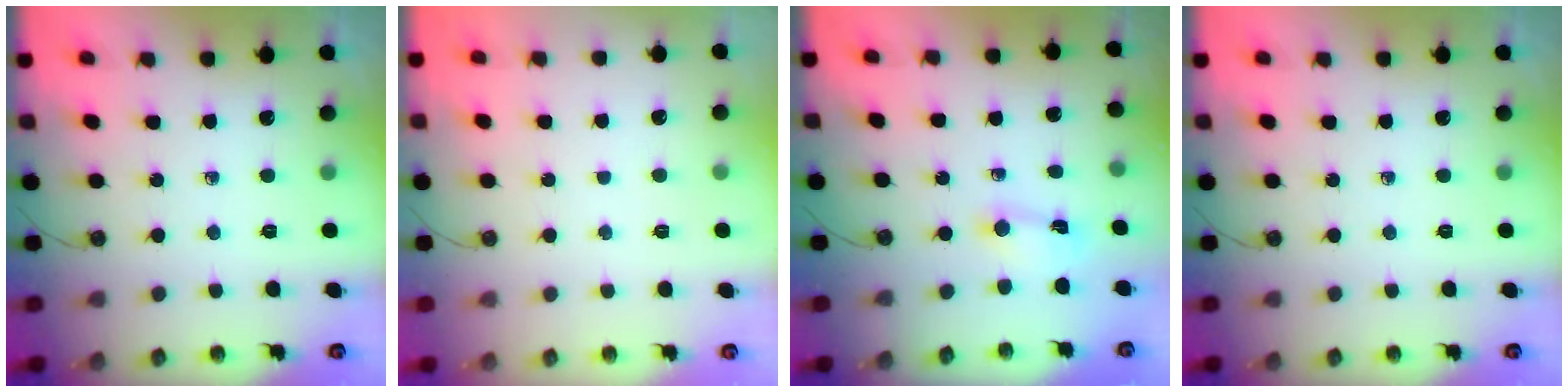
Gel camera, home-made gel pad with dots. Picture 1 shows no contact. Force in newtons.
{"total": 0.9, "press": 0.9, "slide": 0.0}
{"total": 1.5, "press": 1.5, "slide": 0.2}
{"total": 0.0}